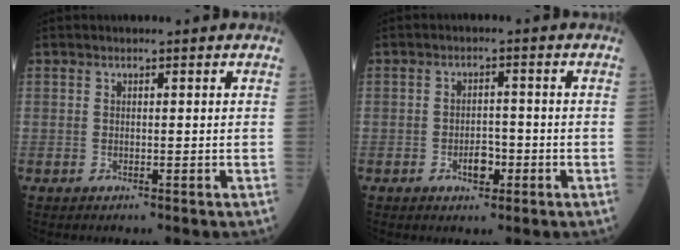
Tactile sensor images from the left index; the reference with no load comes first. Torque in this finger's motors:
{"motor_torque": [-0.02, 0.04, 0.06, 0.03]}